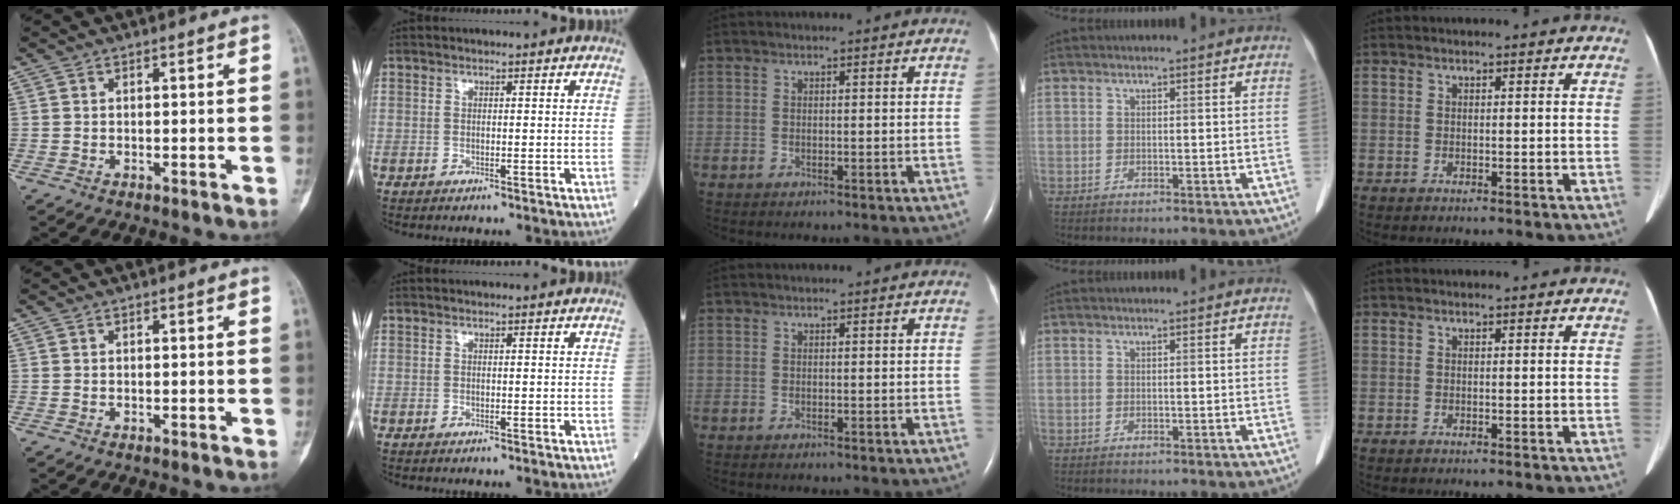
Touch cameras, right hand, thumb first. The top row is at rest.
{}